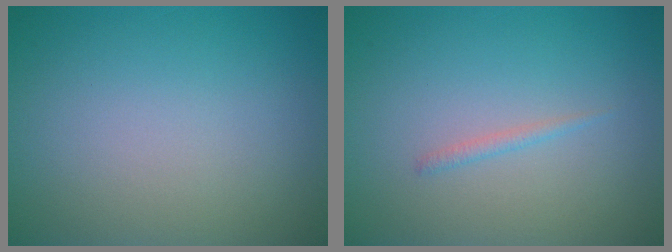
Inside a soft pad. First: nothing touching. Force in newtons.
{"total": 0.7, "press": 0.7, "slide": 0.0}